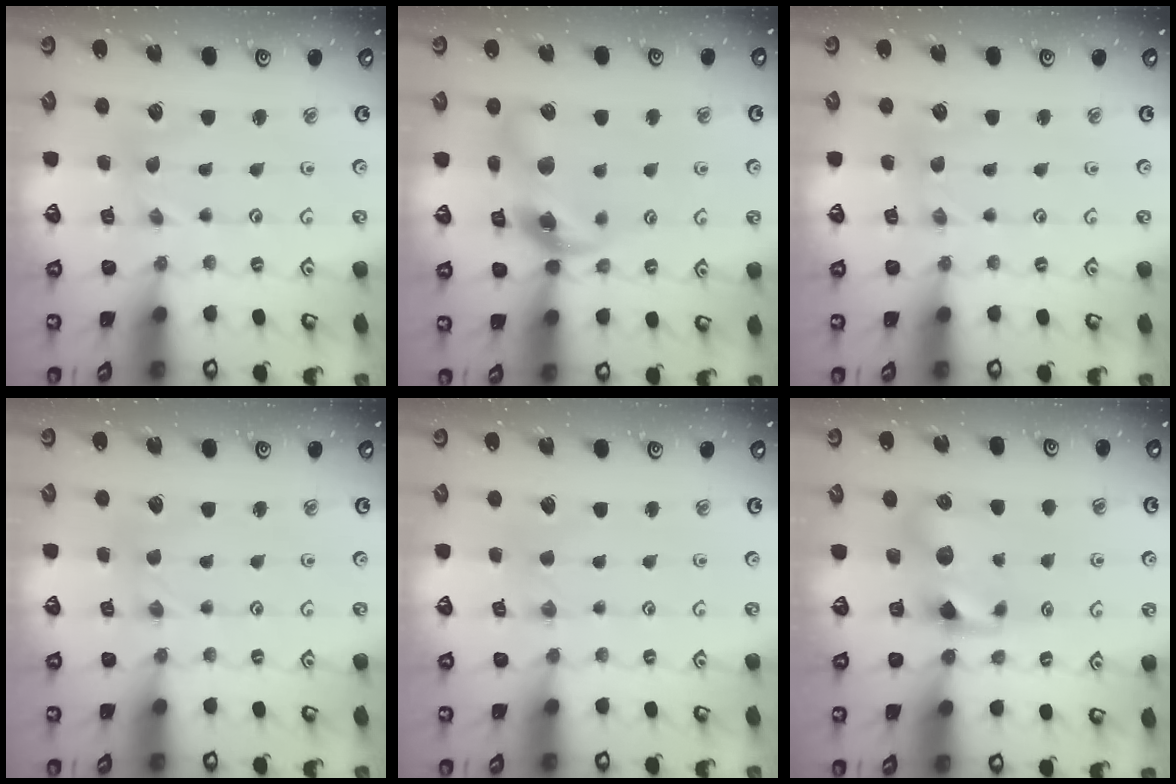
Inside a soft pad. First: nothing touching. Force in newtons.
{"total": 16.0, "press": 15.9, "slide": 2.1}
{"total": 0.0}
{"total": 0.0}
{"total": 0.0}
{"total": 8.6, "press": 8.5, "slide": 1.2}